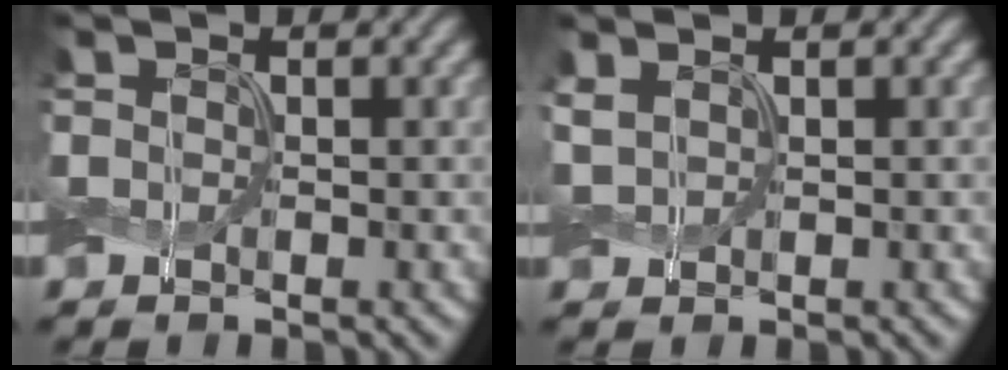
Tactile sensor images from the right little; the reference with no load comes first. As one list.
[{"total": 1.1, "force": [0.6, 0.5, 0.7], "torque": [-0.021, 0.004, 0.013]}]